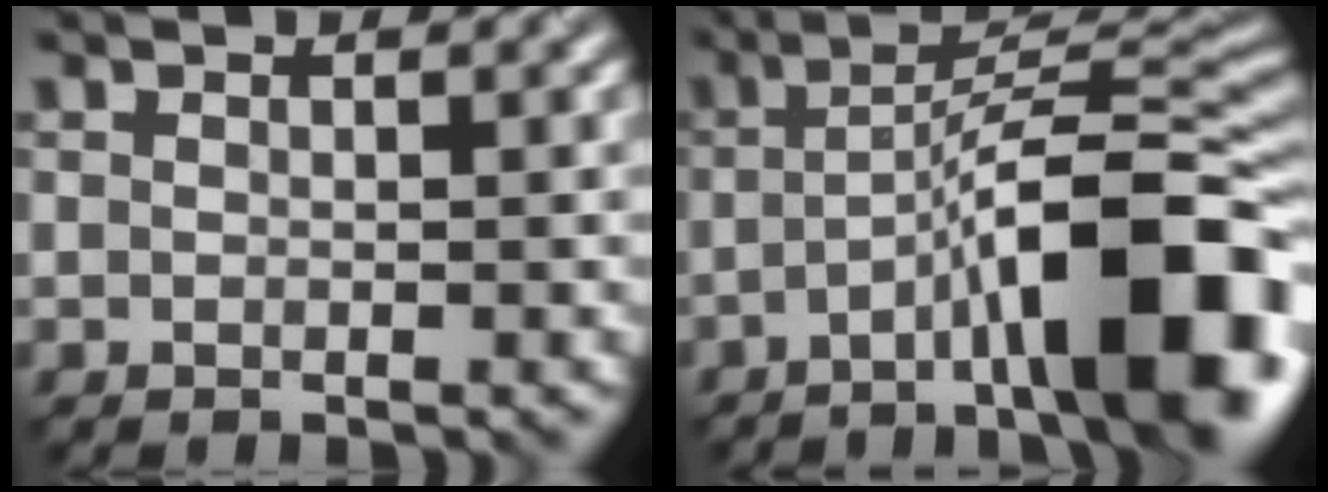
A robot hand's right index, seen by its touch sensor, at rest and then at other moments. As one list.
[{"total": 13.1, "force": [-4.6, 3.2, 11.9], "torque": [-0.171, 0.015, -0.067]}]